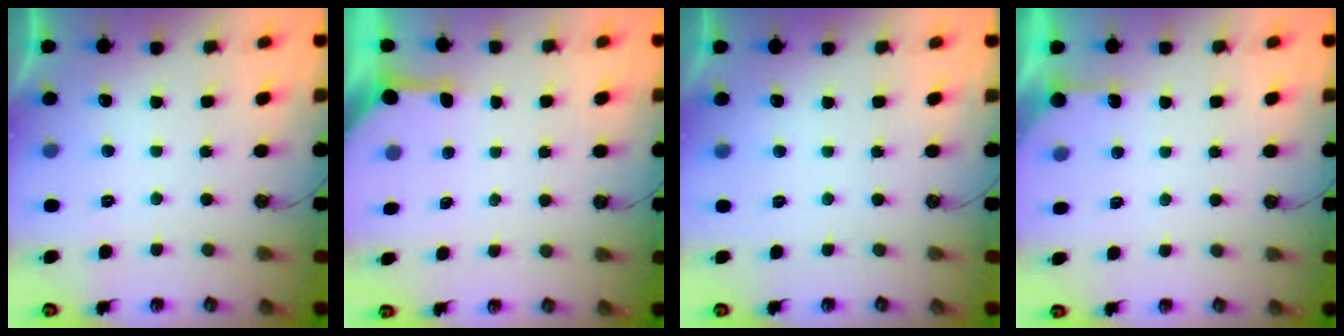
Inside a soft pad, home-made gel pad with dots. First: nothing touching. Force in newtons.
{"total": 3.1, "press": 3.1, "slide": 0.5}
{"total": 0.0}
{"total": 2.6, "press": 2.6, "slide": 0.3}